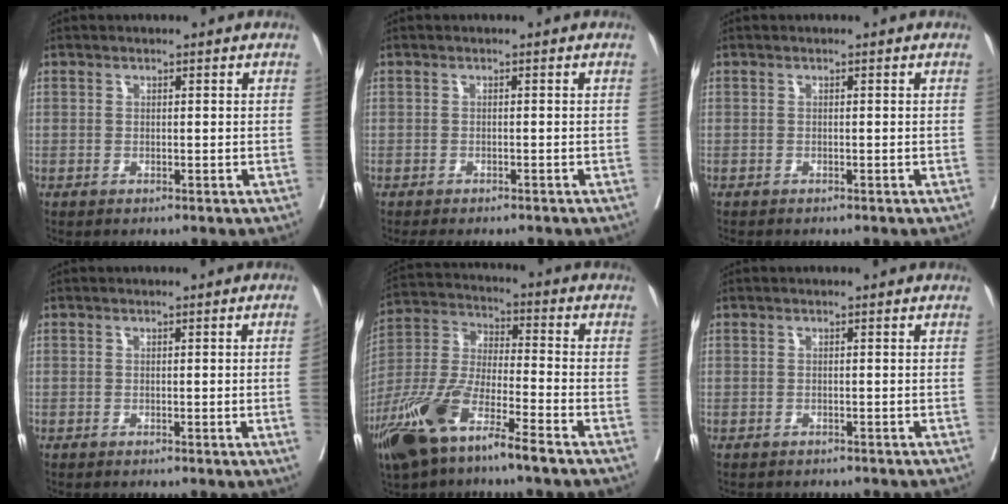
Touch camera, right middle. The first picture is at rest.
{"total": 5.5, "force": [-4.8, 1.8, 2.0], "torque": [-0.018, -0.005, -0.064]}
{"total": 1.2, "force": [-1.1, 0.3, 0.4], "torque": [-0.008, -0.002, -0.014]}
{"total": 1.7, "force": [-0.3, -0.6, 1.6], "torque": [-0.019, -0.003, -0.002]}
{"total": 14.5, "force": [-8.9, 2.7, 11.1], "torque": [-0.241, -0.024, -0.173]}
{"total": 3.3, "force": [-2.9, 1.3, 1.0], "torque": [-0.016, -0.003, -0.034]}